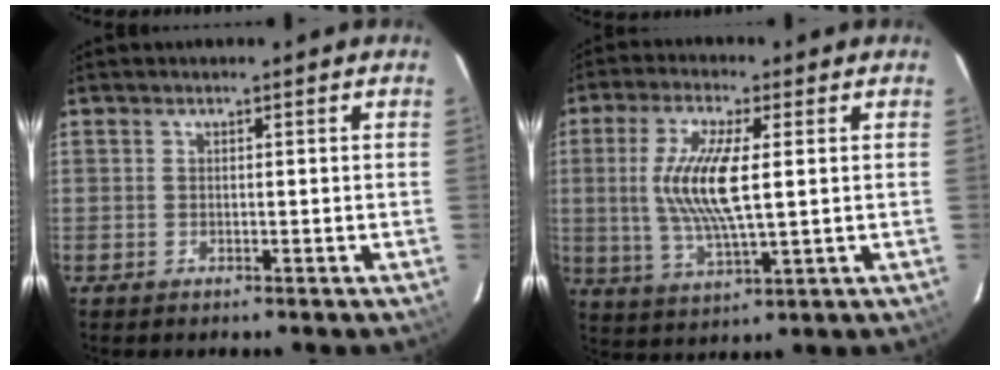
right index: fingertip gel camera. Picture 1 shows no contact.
{"total": 11.9, "force": [1.3, 3.1, 11.4], "torque": [-0.228, -0.003, 0.029]}